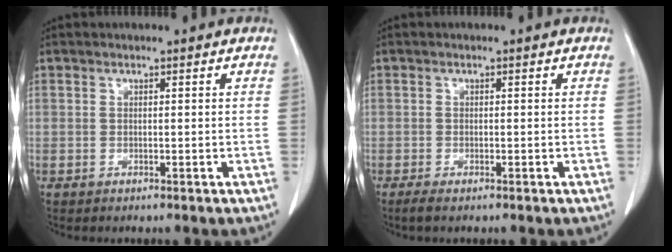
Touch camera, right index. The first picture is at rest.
{"total": 2.1, "force": [-1.2, 0.7, 1.6], "torque": [-0.042, -0.005, -0.024]}